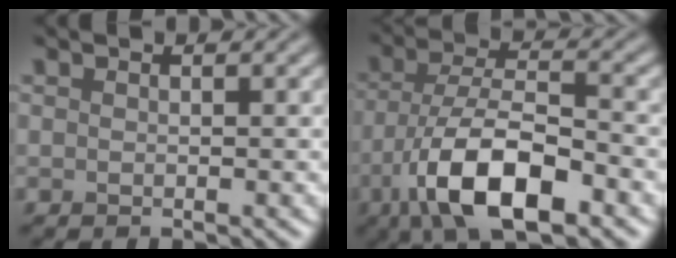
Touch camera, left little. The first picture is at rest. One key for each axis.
{"total": 9.8, "fx": -4.8, "fy": 3.6, "fz": 7.7, "tx": -0.145, "ty": -0.001, "tz": -0.092}